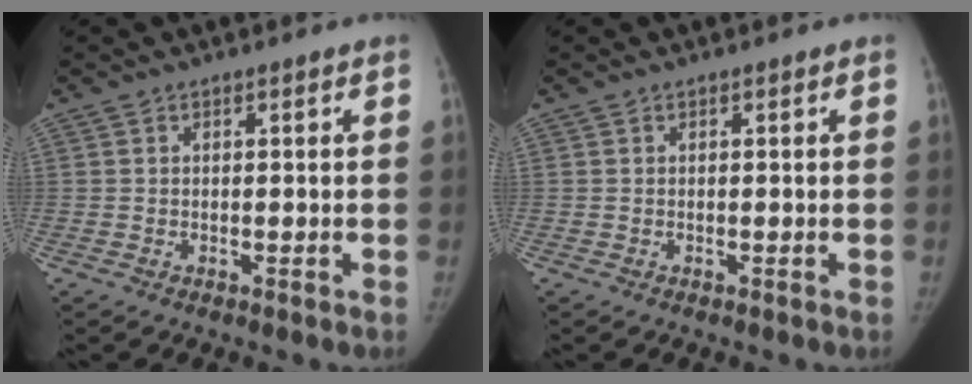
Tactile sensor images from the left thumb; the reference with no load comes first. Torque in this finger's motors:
{"motor_torque": [0.07, -0.02, 0.26, -0.26, 0.02]}